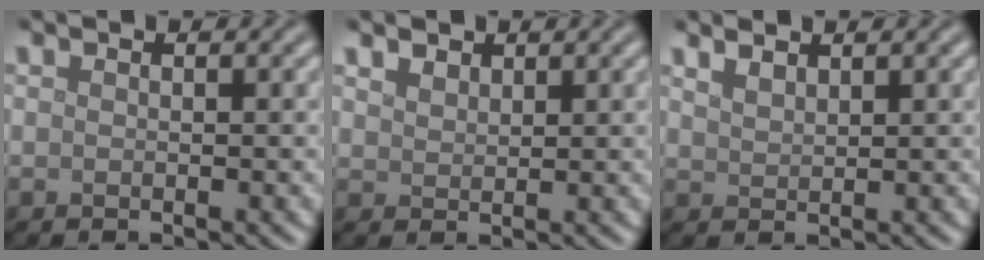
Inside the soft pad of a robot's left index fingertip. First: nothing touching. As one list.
[{"total": 1.5, "force": [1.2, 0.8, 0.4], "torque": [-0.011, -0.002, 0.028]}, {"total": 1.5, "force": [1.3, 0.5, 0.6], "torque": [-0.014, 0.005, 0.028]}]